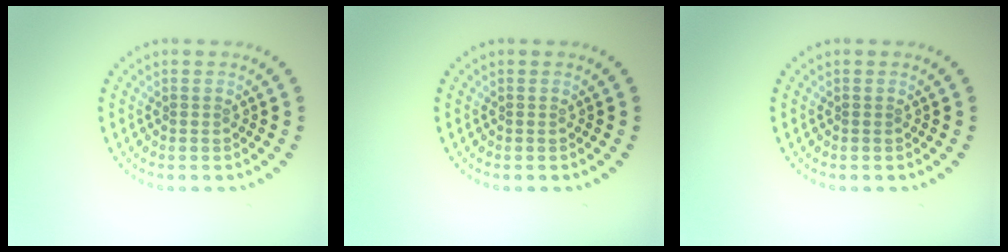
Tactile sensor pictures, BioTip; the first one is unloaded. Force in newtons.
{"total": 0.0}
{"total": 0.0}